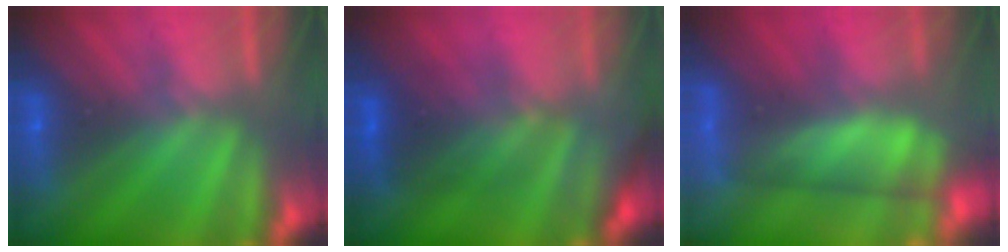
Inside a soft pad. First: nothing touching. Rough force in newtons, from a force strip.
{"total": 2.3}
{"total": 4.6}